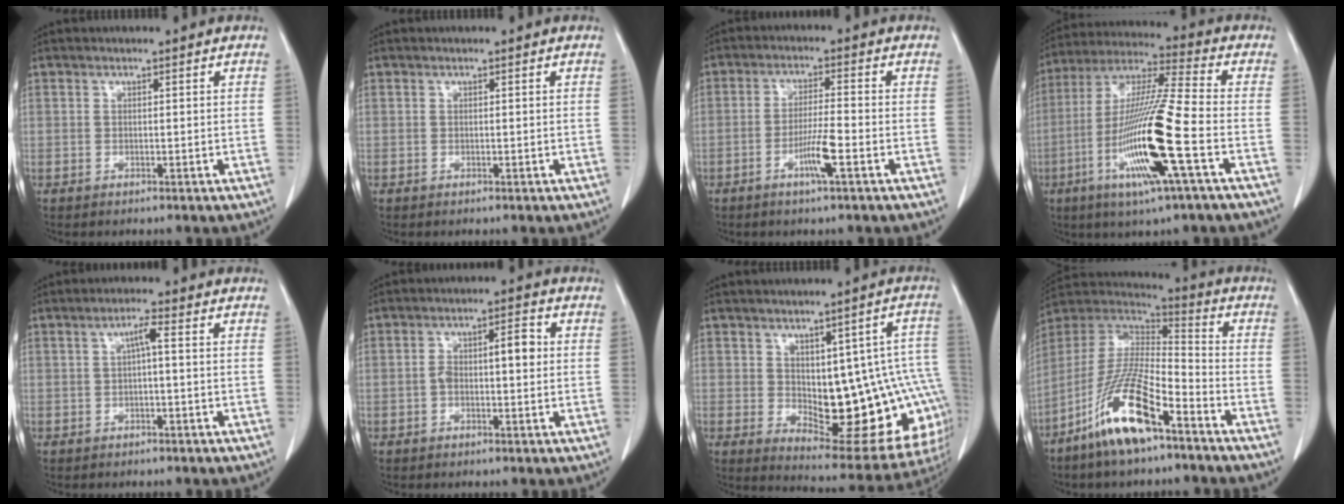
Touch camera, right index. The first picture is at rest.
{"total": 0.0}
{"total": 5.1, "force": [-2.2, -0.2, 4.6], "torque": [-0.089, -0.006, -0.043]}
{"total": 17.4, "force": [-5.6, -0.1, 16.5], "torque": [-0.332, -0.017, -0.110]}
{"total": 2.3, "force": [0.2, 0.2, 2.3], "torque": [-0.040, 0.005, 0.004]}
{"total": 5.0, "force": [0.1, 1.8, 4.7], "torque": [-0.082, 0.030, 0.003]}
{"total": 19.3, "force": [-1.3, 7.8, 17.6], "torque": [-0.154, 0.024, 0.013]}
{"total": 15.6, "force": [-9.4, 3.1, 12.0], "torque": [-0.248, -0.013, -0.177]}